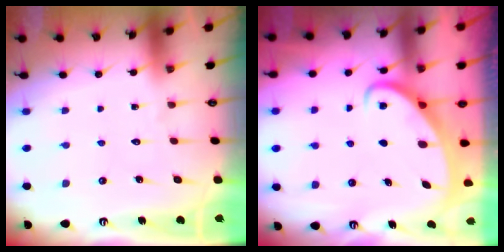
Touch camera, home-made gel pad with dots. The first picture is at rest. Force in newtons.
{"total": 2.4, "press": 2.4, "slide": 0.4}